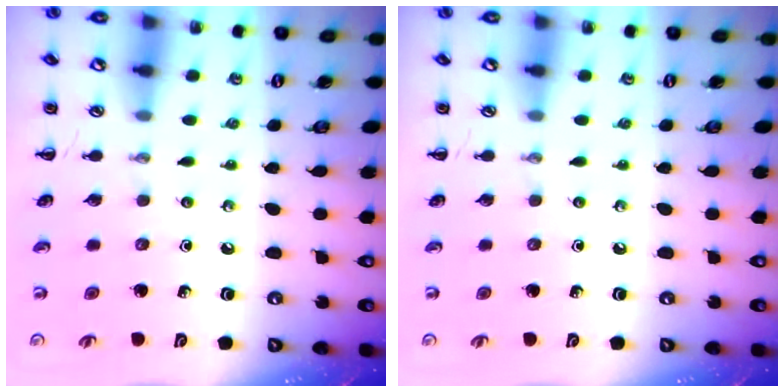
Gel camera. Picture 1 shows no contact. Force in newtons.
{"total": 0.0}